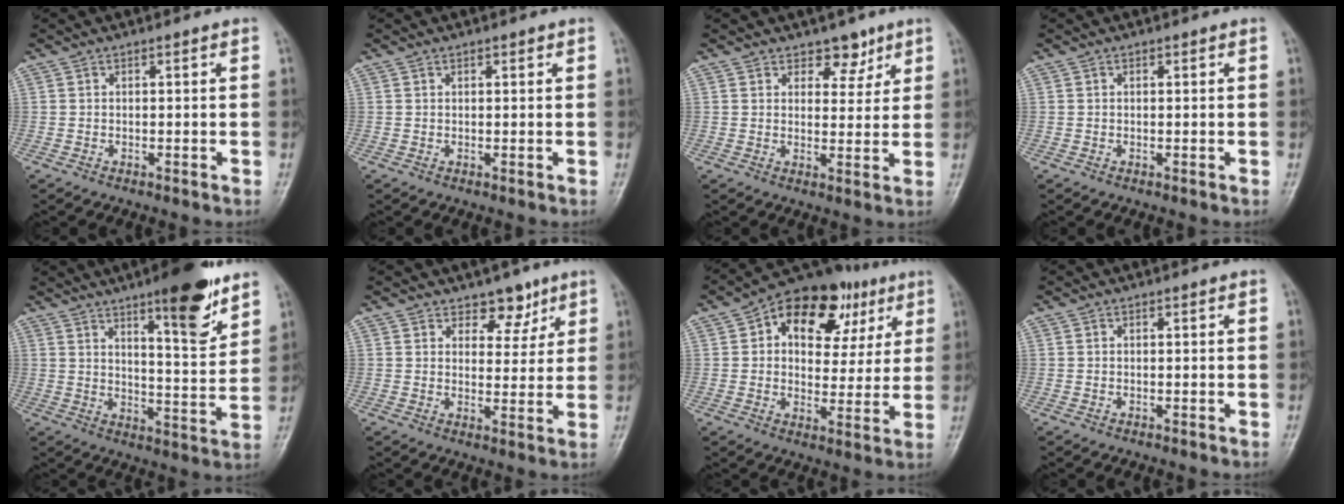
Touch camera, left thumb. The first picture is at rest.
{"total": 0.7, "force": [0.5, 0.4, 0.3], "torque": [0.000, -0.002, 0.005]}
{"total": 4.8, "force": [3.3, 3.0, 1.7], "torque": [0.010, -0.019, 0.047]}
{"total": 0.0}
{"total": 13.5, "force": [8.6, 3.1, 9.9], "torque": [-0.118, -0.057, 0.127]}
{"total": 5.7, "force": [3.9, 3.5, 2.1], "torque": [0.007, -0.024, 0.057]}
{"total": 18.4, "force": [7.5, 11.5, 12.3], "torque": [-0.127, 0.007, 0.107]}
{"total": 0.0}